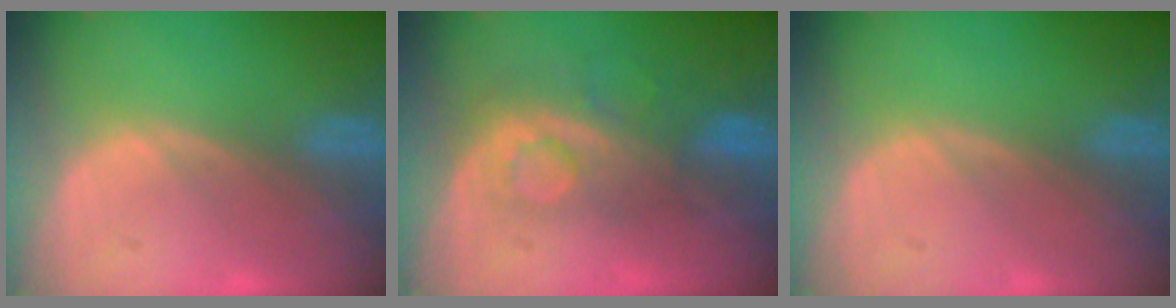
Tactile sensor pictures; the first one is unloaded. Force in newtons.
{"total": 8.3, "press": 7.3, "slide": 3.8}
{"total": 0.0}